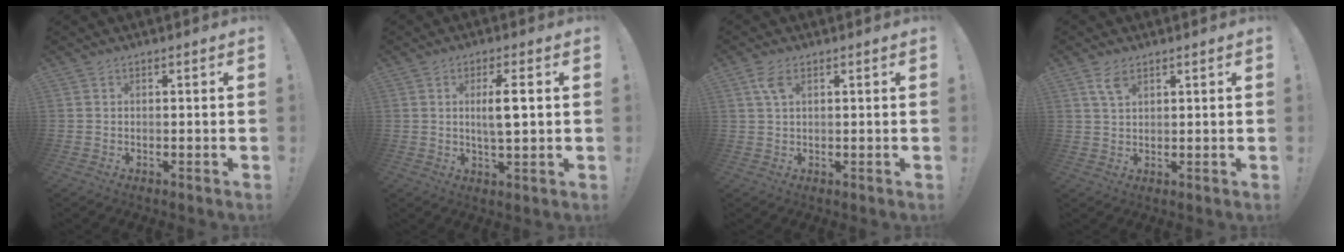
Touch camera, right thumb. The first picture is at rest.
{"total": 6.5, "force": [1.3, 1.3, 6.2], "torque": [-0.109, -0.007, 0.014]}
{"total": 4.1, "force": [1.6, 1.7, 3.4], "torque": [-0.067, 0.003, 0.029]}
{"total": 4.3, "force": [2.4, 1.8, 3.0], "torque": [-0.055, -0.007, 0.044]}